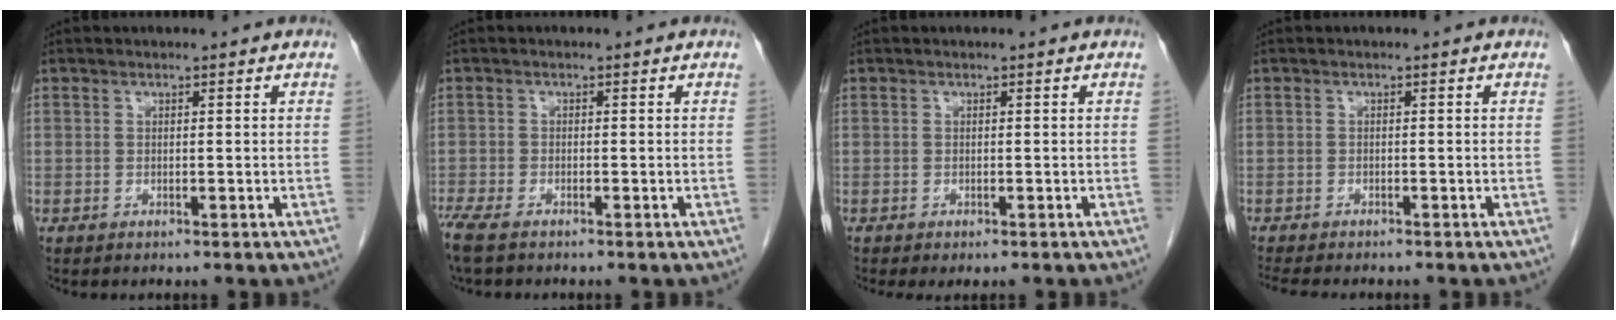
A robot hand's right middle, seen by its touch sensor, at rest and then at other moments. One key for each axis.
{"total": 5.0, "fx": -3.9, "fy": 1.2, "fz": 2.9, "tx": -0.064, "ty": -0.015, "tz": -0.072}
{"total": 1.3, "fx": -1.0, "fy": 0.4, "fz": 0.7, "tx": -0.008, "ty": -0.005, "tz": -0.013}
{"total": 5.9, "fx": -5.0, "fy": 1.2, "fz": 2.7, "tx": -0.039, "ty": -0.010, "tz": -0.075}